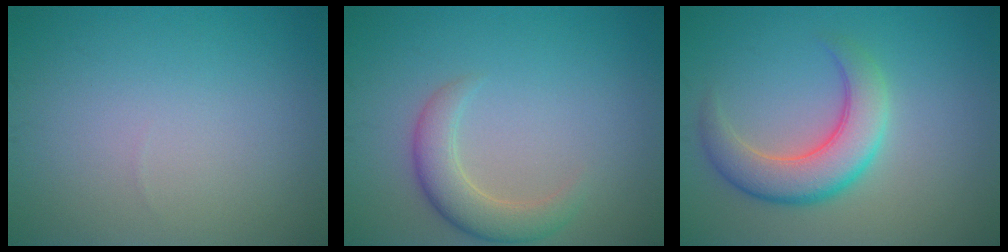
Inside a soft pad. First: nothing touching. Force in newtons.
{"total": 3.5, "press": 3.5, "slide": 0.3}
{"total": 5.6, "press": 5.6, "slide": 0.4}